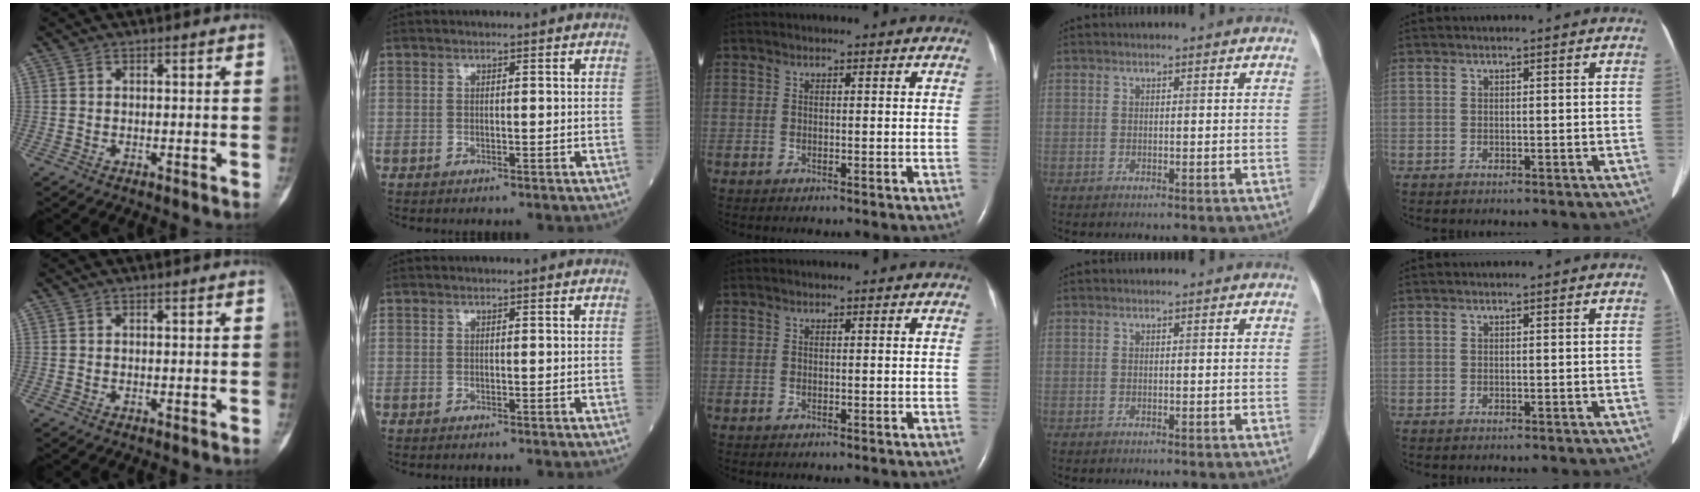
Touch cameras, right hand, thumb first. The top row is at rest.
{}